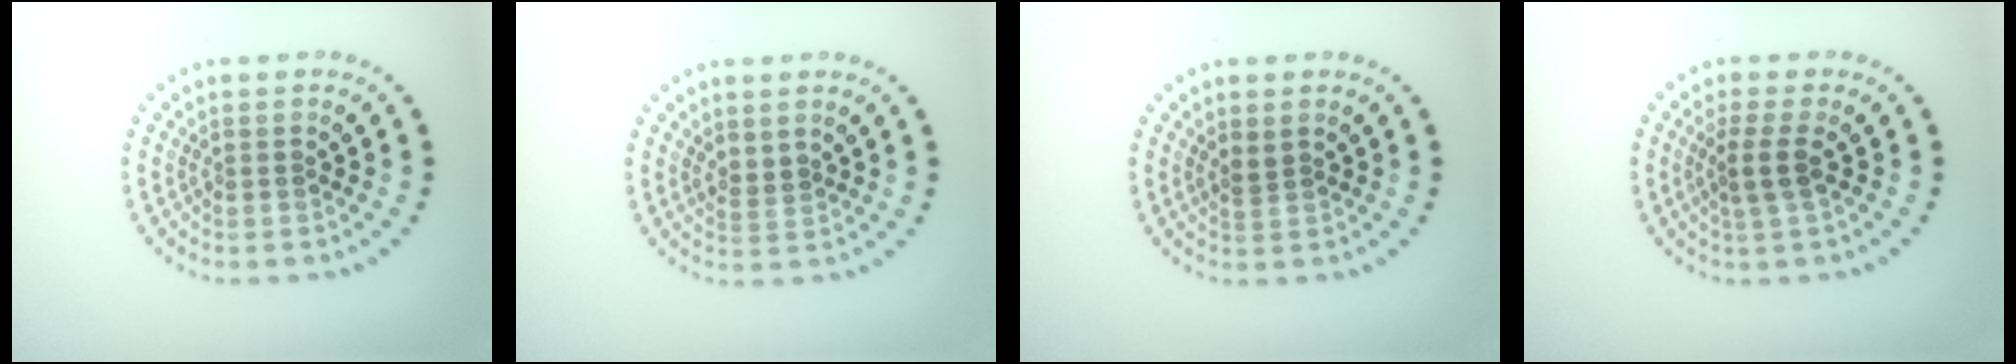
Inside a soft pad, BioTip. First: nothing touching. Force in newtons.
{"total": 1.2, "press": 1.0, "slide": 0.7}
{"total": 1.0, "press": 0.8, "slide": 0.6}
{"total": 2.3, "press": 1.8, "slide": 1.3}